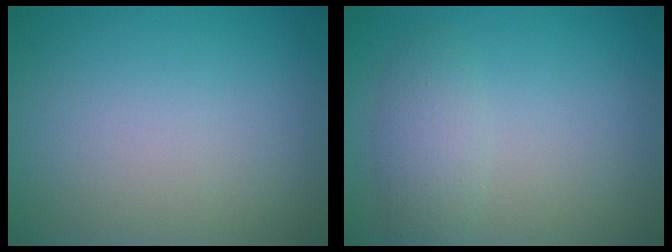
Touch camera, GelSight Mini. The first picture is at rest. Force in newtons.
{"total": 2.5, "press": 2.5, "slide": 0.1}